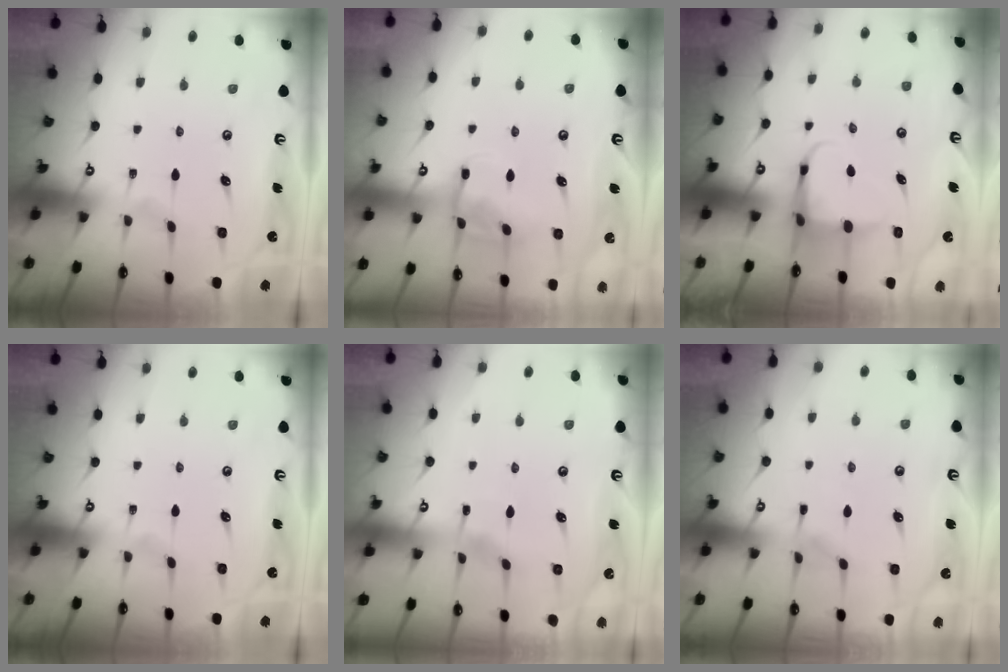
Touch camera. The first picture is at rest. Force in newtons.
{"total": 9.2, "press": 9.2, "slide": 0.9}
{"total": 4.4, "press": 4.4, "slide": 0.4}
{"total": 0.0}
{"total": 2.0, "press": 2.0, "slide": 0.3}
{"total": 2.8, "press": 2.7, "slide": 0.3}